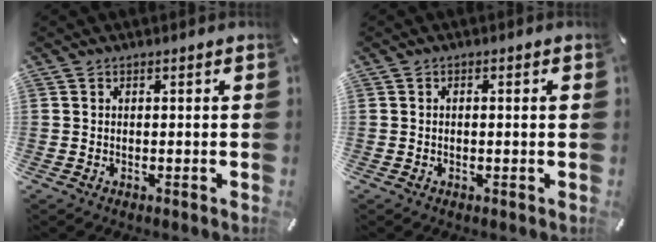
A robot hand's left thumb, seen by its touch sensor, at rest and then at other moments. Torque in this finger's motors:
{"motor_torque": [0.21, -0.42, -0.08, 0.31, -0.02]}